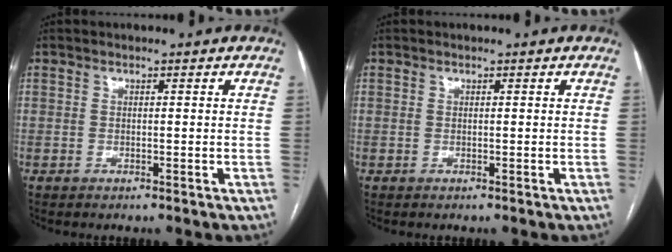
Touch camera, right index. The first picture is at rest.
{"total": 0.0}